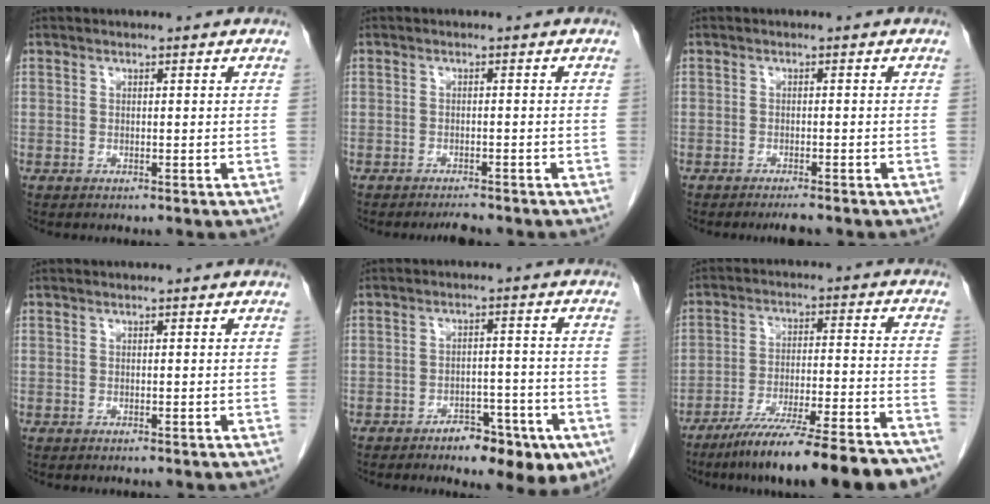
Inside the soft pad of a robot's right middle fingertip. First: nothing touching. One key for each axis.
{"total": 2.0, "fx": -1.9, "fy": 0.2, "fz": 0.6, "tx": -0.013, "ty": -0.005, "tz": -0.026}
{"total": 2.3, "fx": -2.0, "fy": 0.2, "fz": 1.1, "tx": -0.017, "ty": -0.004, "tz": -0.028}
{"total": 0.0}
{"total": 9.3, "fx": -5.7, "fy": 3.7, "fz": 6.4, "tx": -0.065, "ty": 0.012, "tz": -0.076}
{"total": 20.9, "fx": -17.7, "fy": 1.2, "fz": 11.1, "tx": -0.128, "ty": -0.008, "tz": -0.264}